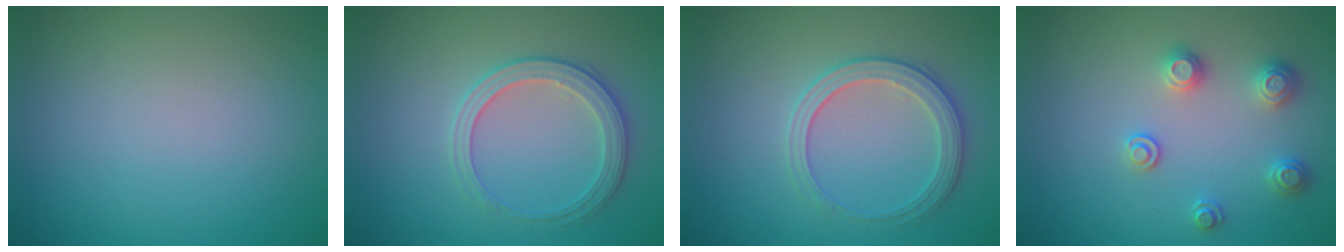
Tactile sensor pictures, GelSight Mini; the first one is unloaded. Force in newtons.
{"total": 3.0, "press": 2.9, "slide": 0.2}
{"total": 3.0, "press": 2.9, "slide": 0.2}
{"total": 2.5, "press": 2.5, "slide": 0.3}